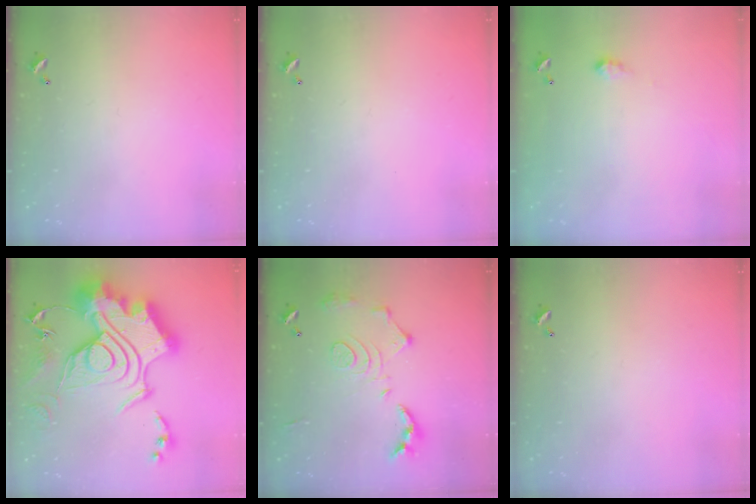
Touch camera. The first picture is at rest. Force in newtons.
{"total": 0.0}
{"total": 2.0, "press": 2.0, "slide": 0.3}
{"total": 1.1, "press": 1.1, "slide": 0.0}
{"total": 14.2, "press": 14.1, "slide": 1.2}
{"total": 0.0}